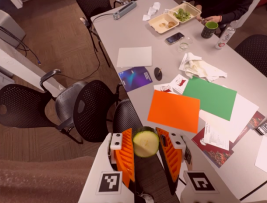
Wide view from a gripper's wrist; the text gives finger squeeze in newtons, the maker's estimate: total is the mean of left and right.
{"total": 11.8, "left": 11.7, "right": 11.9}